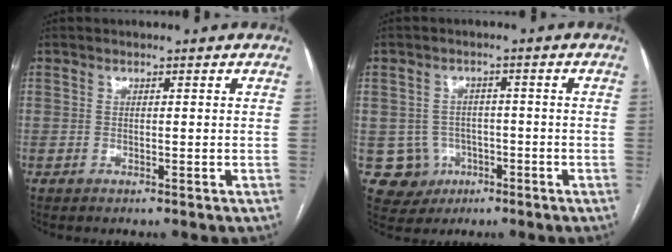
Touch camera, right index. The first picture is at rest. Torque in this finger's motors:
{"motor_torque": [-0.47, 0.10, -1.05, -0.21]}